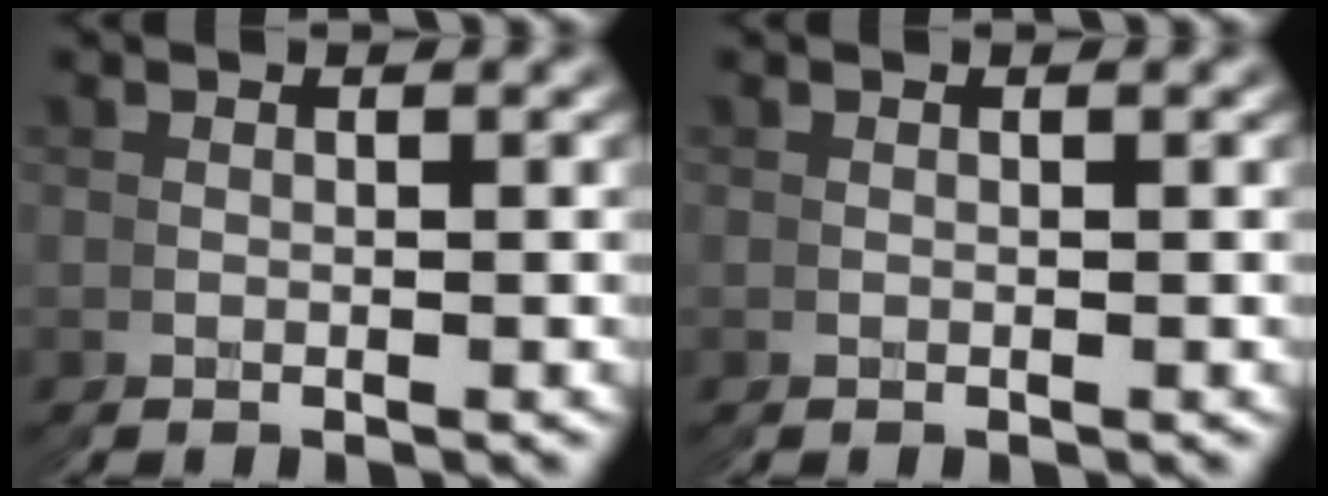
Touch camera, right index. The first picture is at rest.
{"total": 0.0}